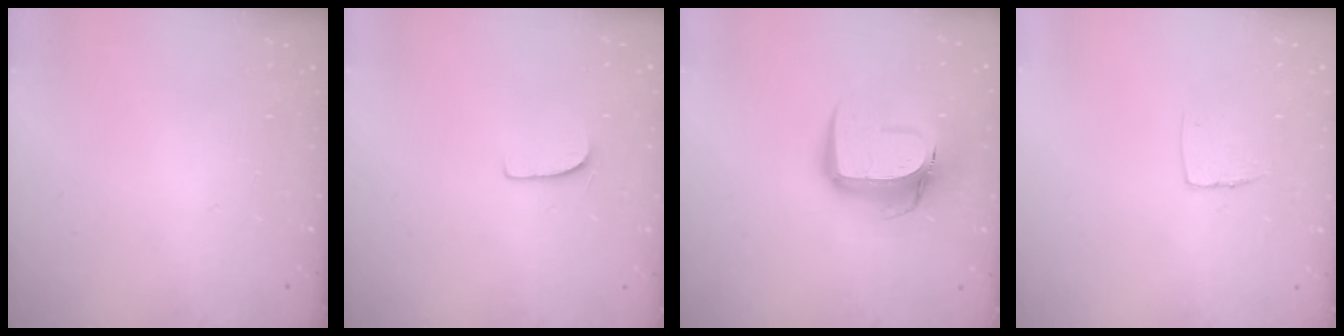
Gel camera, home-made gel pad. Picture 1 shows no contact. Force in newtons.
{"total": 5.7, "press": 5.7, "slide": 0.3}
{"total": 13.9, "press": 13.8, "slide": 1.4}
{"total": 5.1, "press": 5.1, "slide": 0.4}